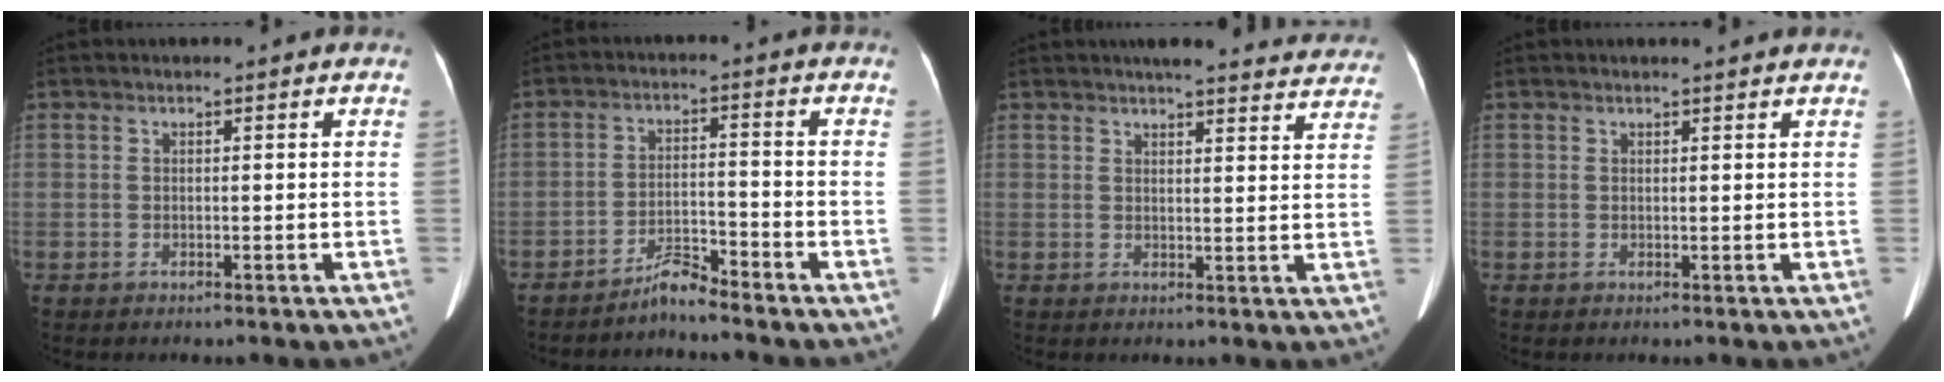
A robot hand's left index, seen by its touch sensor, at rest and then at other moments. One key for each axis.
{"total": 3.9, "fx": -3.8, "fy": -0.3, "fz": 0.8, "tx": -0.013, "ty": -0.014, "tz": -0.071}
{"total": 18.3, "fx": 17.0, "fy": 3.2, "fz": 5.9, "tx": -0.056, "ty": -0.012, "tz": 0.189}
{"total": 1.7, "fx": 1.7, "fy": 0.1, "fz": 0.4, "tx": -0.008, "ty": 0.003, "tz": 0.019}